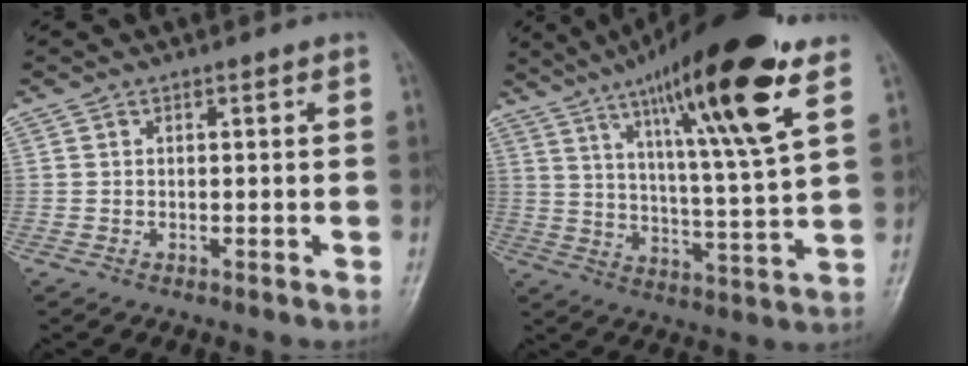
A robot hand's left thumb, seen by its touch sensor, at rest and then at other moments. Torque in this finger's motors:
{"motor_torque": [0.38, 0.46, 1.68, -1.09, 0.19]}